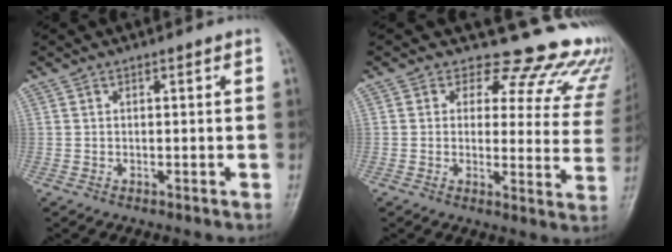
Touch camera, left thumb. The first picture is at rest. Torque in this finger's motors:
{"motor_torque": [0.03, -0.14, 0.05, -0.05, 0.02]}